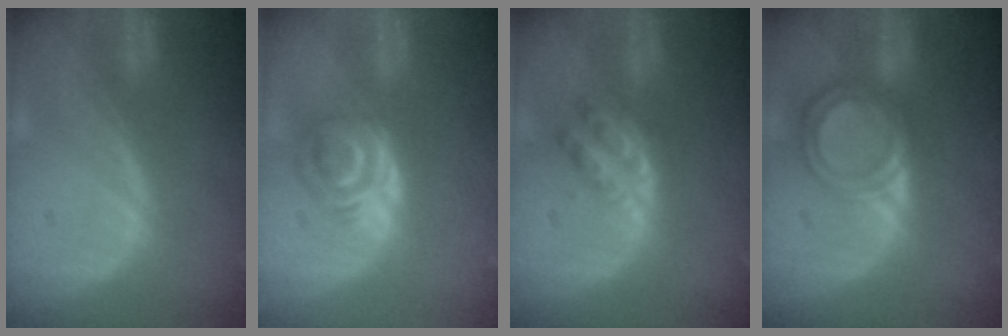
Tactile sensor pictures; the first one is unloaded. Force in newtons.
{"total": 6.3, "press": 5.2, "slide": 3.5}
{"total": 4.9, "press": 4.7, "slide": 1.6}
{"total": 6.7, "press": 6.0, "slide": 3.1}